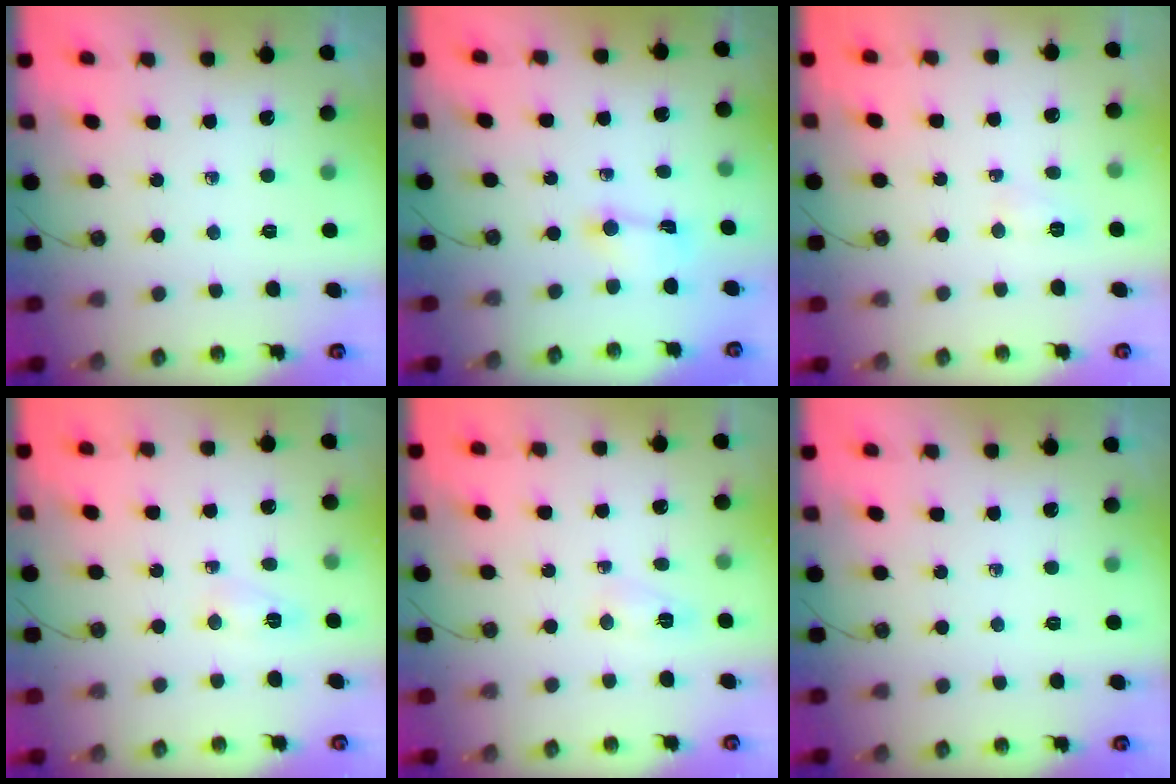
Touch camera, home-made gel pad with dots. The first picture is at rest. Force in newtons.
{"total": 1.8, "press": 1.7, "slide": 0.5}
{"total": 3.3, "press": 3.3, "slide": 0.6}
{"total": 2.7, "press": 2.7, "slide": 0.4}
{"total": 2.7, "press": 2.7, "slide": 0.4}
{"total": 0.0}